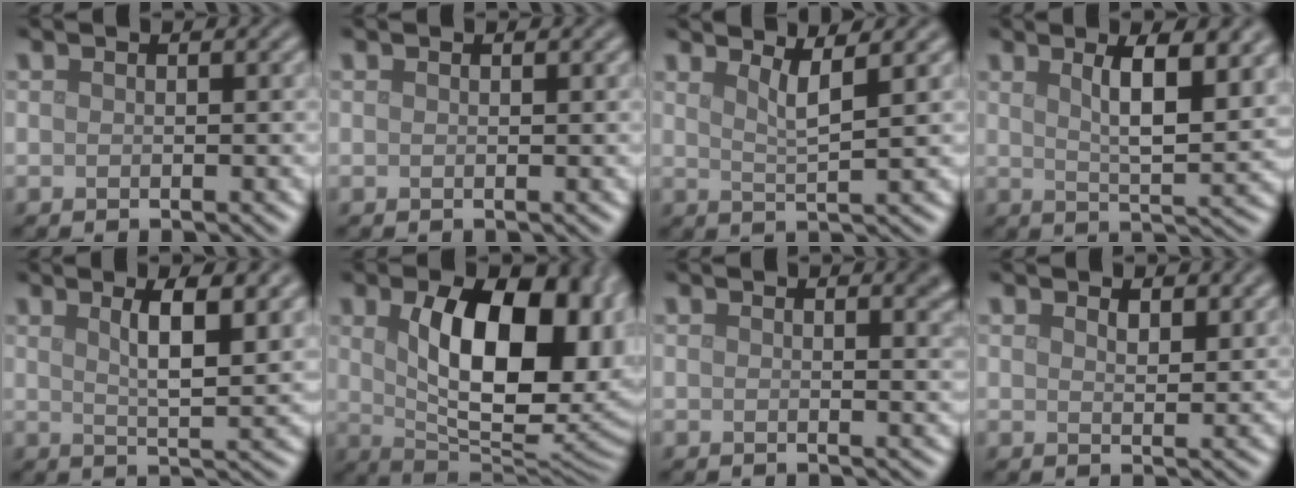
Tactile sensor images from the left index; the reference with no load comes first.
{"total": 0.0}
{"total": 2.7, "force": [1.8, 0.5, 2.0], "torque": [-0.025, -0.001, 0.030]}
{"total": 7.0, "force": [3.0, 2.0, 6.1], "torque": [-0.080, 0.003, 0.046]}
{"total": 6.2, "force": [2.7, 1.7, 5.4], "torque": [-0.072, 0.001, 0.041]}
{"total": 14.1, "force": [2.5, 7.5, 11.6], "torque": [-0.146, -0.008, 0.049]}
{"total": 2.7, "force": [1.5, 1.0, 2.0], "torque": [-0.008, 0.004, 0.019]}
{"total": 2.0, "force": [1.5, 0.8, 1.1], "torque": [-0.020, -0.003, 0.027]}